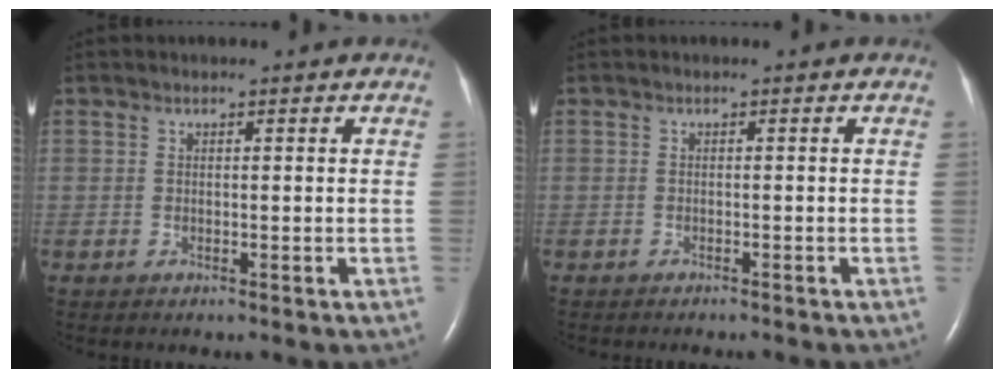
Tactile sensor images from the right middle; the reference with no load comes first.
{"total": 2.1, "force": [-1.9, 0.1, 1.0], "torque": [-0.018, -0.004, -0.018]}